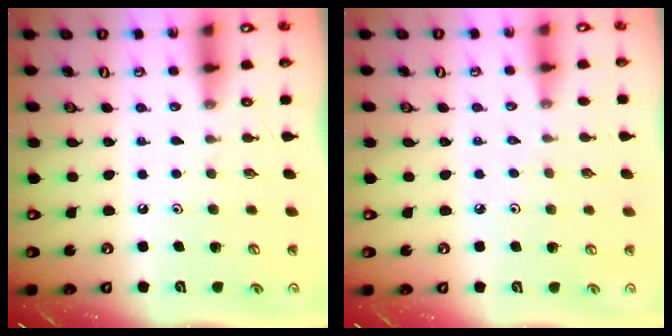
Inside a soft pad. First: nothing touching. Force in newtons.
{"total": 1.9, "press": 1.8, "slide": 0.5}